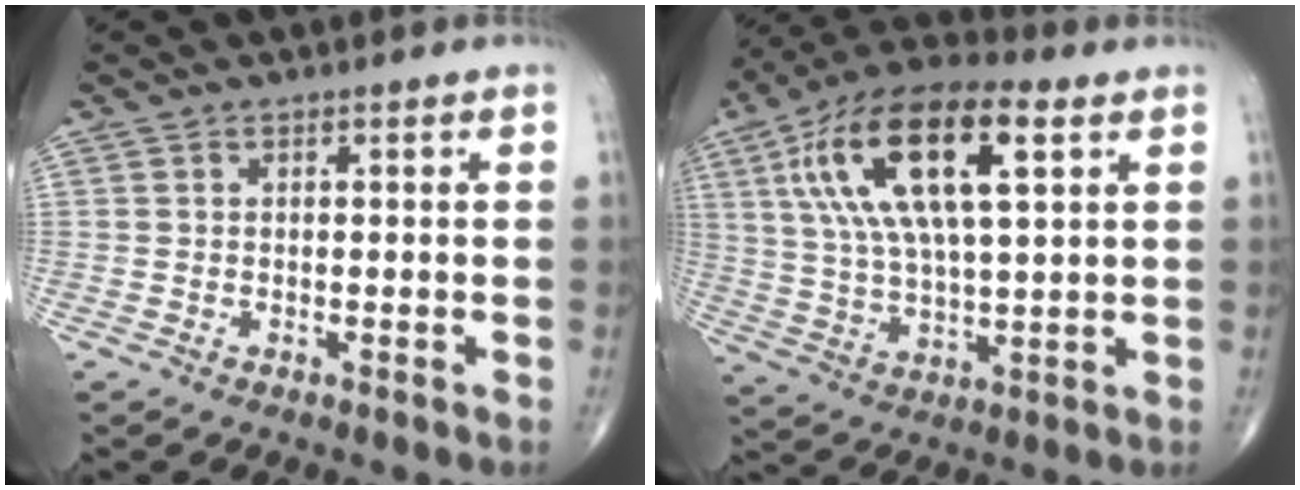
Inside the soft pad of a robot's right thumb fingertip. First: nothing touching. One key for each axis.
{"total": 21.0, "fx": 7.1, "fy": 8.2, "fz": 18.0, "tx": -0.331, "ty": 0.006, "tz": 0.120}